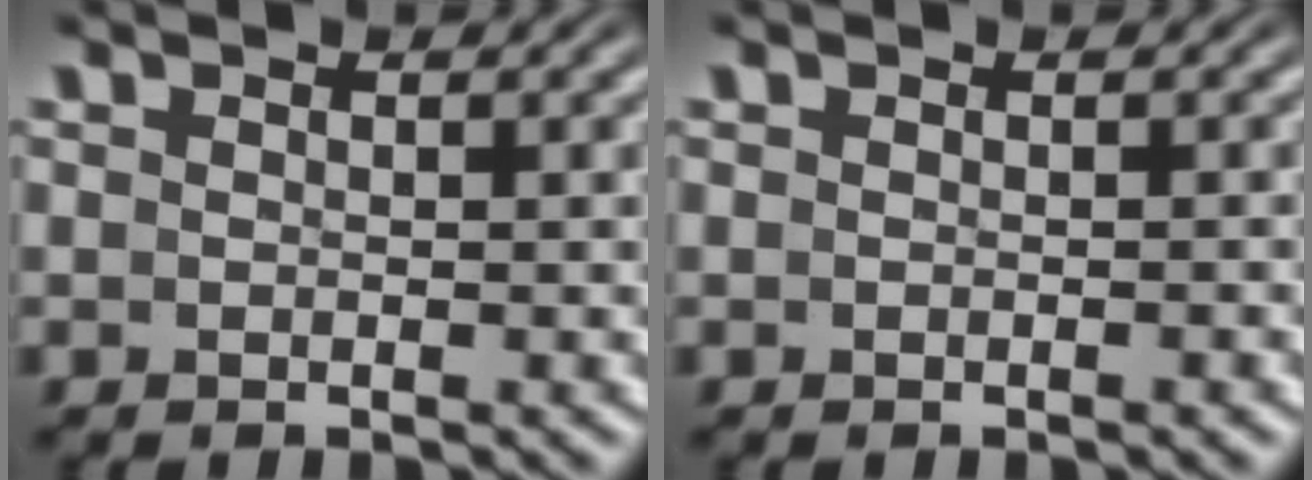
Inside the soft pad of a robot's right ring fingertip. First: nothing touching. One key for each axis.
{"total": 0.0}